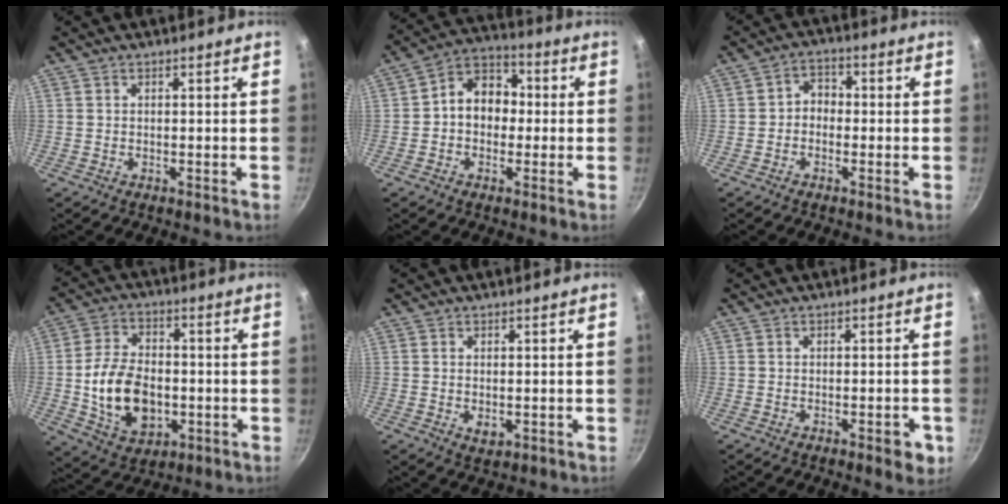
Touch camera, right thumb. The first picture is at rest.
{"total": 9.7, "force": [-0.1, 7.7, 6.0], "torque": [-0.048, 0.032, -0.021]}
{"total": 3.8, "force": [-0.8, 3.1, 2.1], "torque": [-0.013, 0.019, -0.024]}
{"total": 14.7, "force": [-2.0, 10.0, 10.7], "torque": [-0.171, 0.013, -0.026]}
{"total": 2.7, "force": [-0.3, 1.8, 2.0], "torque": [-0.032, -0.007, -0.002]}
{"total": 4.0, "force": [-1.6, 1.8, 3.2], "torque": [-0.028, 0.008, -0.018]}